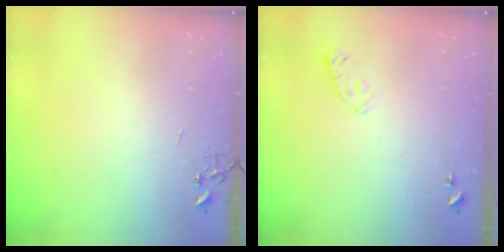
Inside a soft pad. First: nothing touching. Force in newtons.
{"total": 5.3, "press": 5.3, "slide": 0.7}